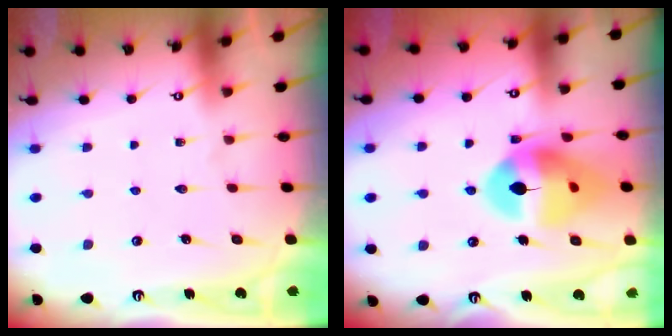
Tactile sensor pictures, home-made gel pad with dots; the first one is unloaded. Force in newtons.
{"total": 14.5, "press": 14.4, "slide": 1.5}